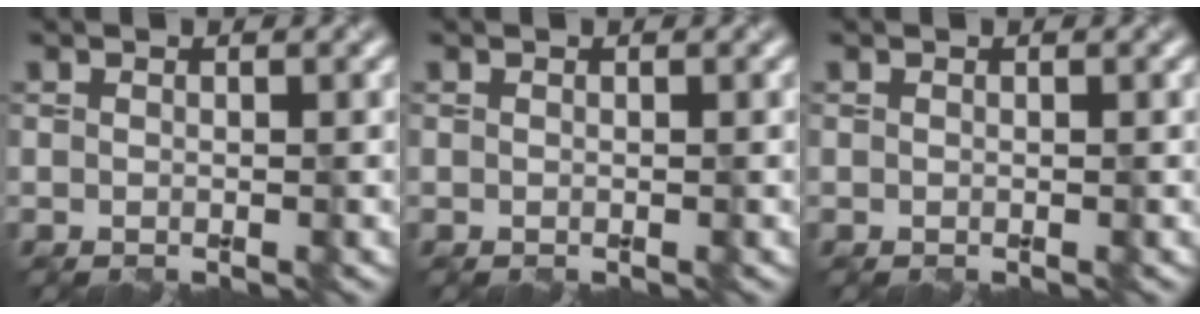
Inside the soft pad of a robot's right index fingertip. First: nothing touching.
{"total": 0.0}
{"total": 0.0}